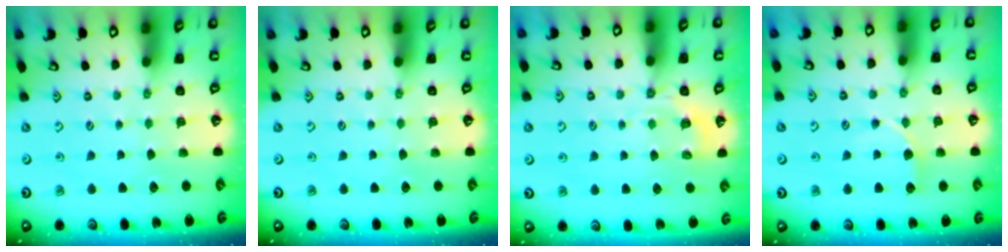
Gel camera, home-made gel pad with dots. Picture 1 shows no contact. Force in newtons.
{"total": 0.0}
{"total": 3.8, "press": 3.4, "slide": 1.6}
{"total": 7.0, "press": 7.0, "slide": 0.5}